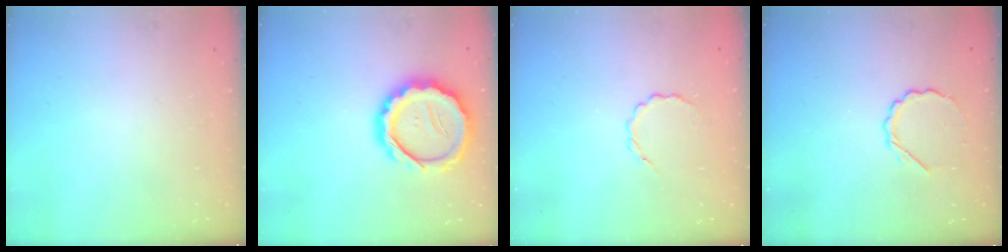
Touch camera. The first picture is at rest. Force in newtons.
{"total": 15.6, "press": 15.4, "slide": 2.5}
{"total": 2.9, "press": 2.7, "slide": 1.0}
{"total": 4.9, "press": 4.7, "slide": 1.3}